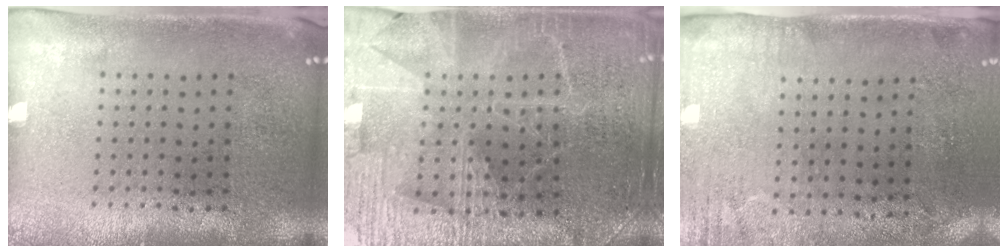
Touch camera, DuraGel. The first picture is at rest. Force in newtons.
{"total": 3.6, "press": 3.5, "slide": 0.7}
{"total": 3.0, "press": 2.4, "slide": 1.8}